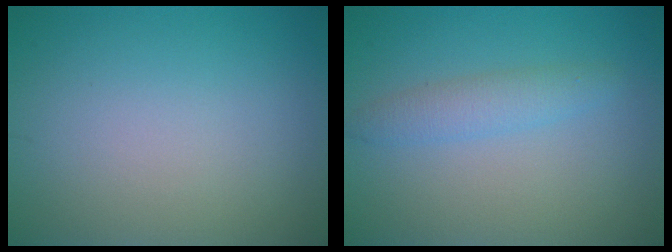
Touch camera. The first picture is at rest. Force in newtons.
{"total": 2.2, "press": 2.2, "slide": 0.1}